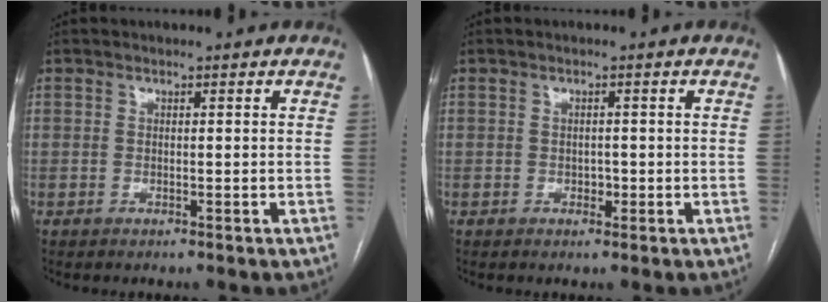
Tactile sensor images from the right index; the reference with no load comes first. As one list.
[{"total": 1.2, "force": [-0.3, 0.9, 0.7], "torque": [-0.011, 0.001, -0.002]}]